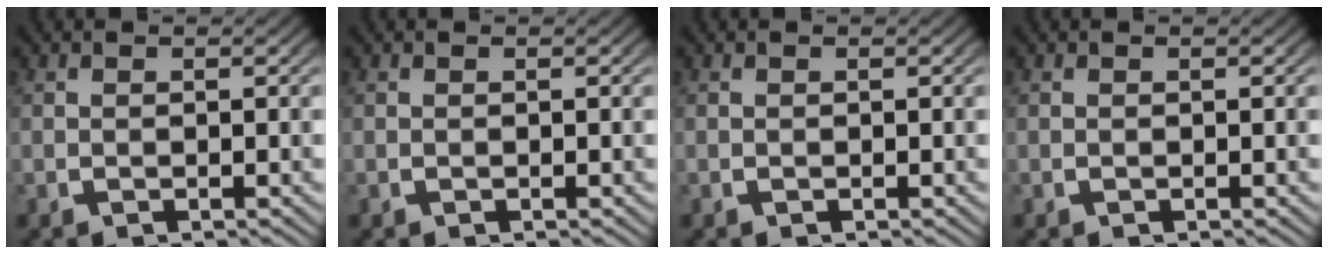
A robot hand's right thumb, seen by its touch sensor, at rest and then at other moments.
{"total": 0.0}
{"total": 0.0}
{"total": 0.0}